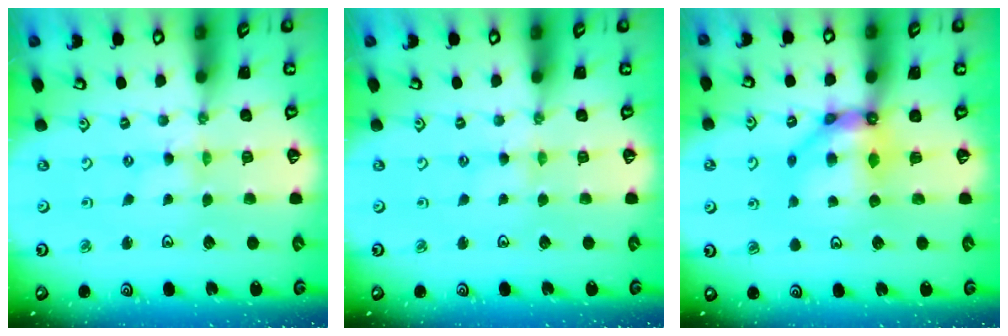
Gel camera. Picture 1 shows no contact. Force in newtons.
{"total": 1.9, "press": 1.9, "slide": 0.4}
{"total": 9.3, "press": 9.2, "slide": 1.0}